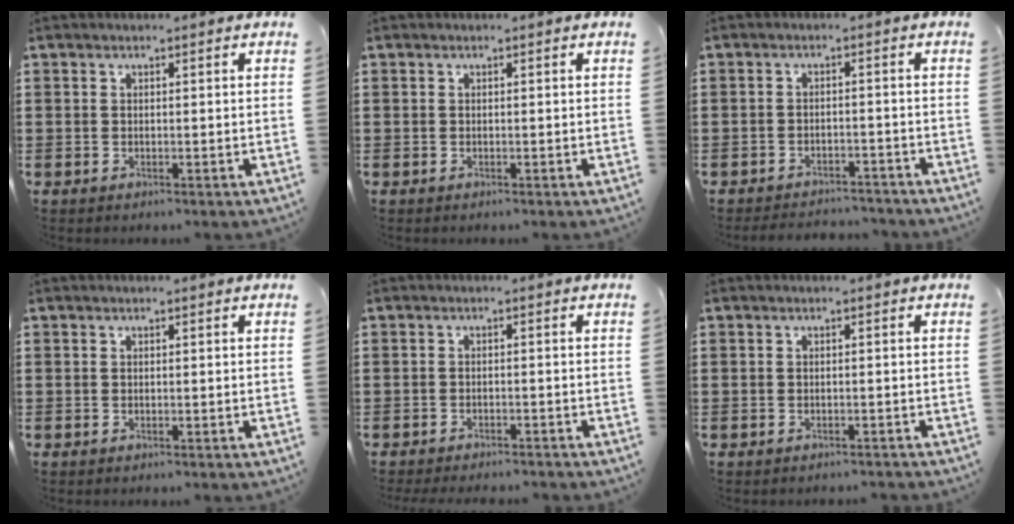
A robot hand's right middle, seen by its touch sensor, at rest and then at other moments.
{"total": 0.0}
{"total": 2.8, "force": [-2.8, 0.2, -0.1], "torque": [-0.006, -0.001, -0.060]}
{"total": 0.0}
{"total": 1.6, "force": [-1.6, 0.0, 0.1], "torque": [-0.006, -0.001, -0.032]}
{"total": 0.6, "force": [-0.6, 0.0, 0.1], "torque": [-0.004, -0.003, -0.011]}